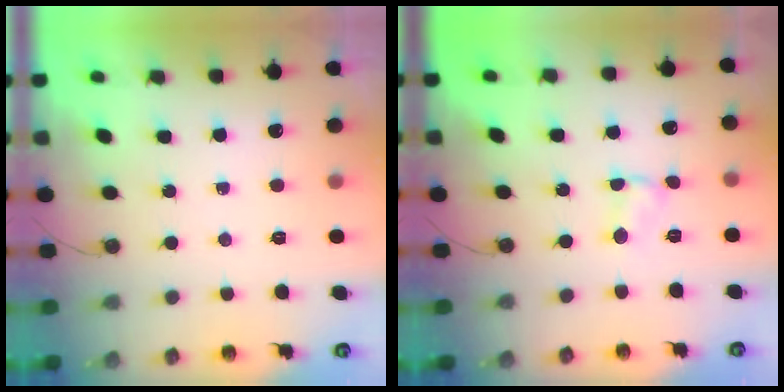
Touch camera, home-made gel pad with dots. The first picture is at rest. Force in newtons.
{"total": 2.5, "press": 2.5, "slide": 0.4}